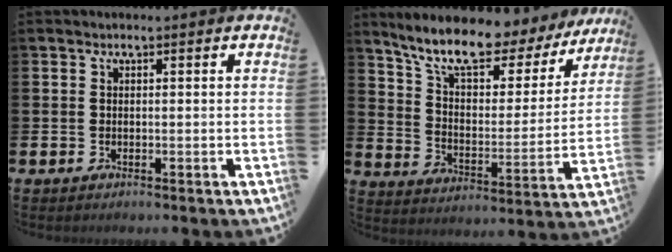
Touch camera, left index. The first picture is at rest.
{"total": 10.6, "force": [8.8, 3.2, 5.0], "torque": [-0.121, -0.058, 0.145]}